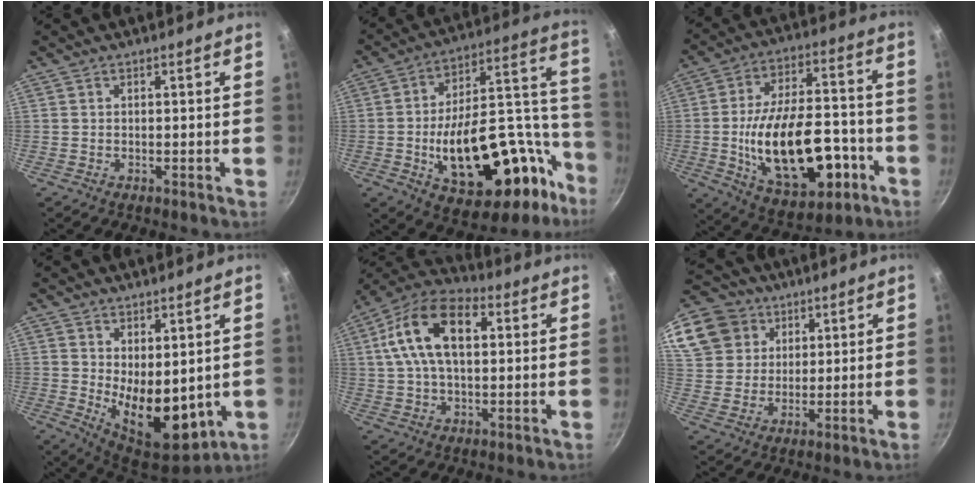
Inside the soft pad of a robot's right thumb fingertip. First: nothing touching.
{"total": 33.6, "force": [-11.6, 17.2, 26.3], "torque": [-0.322, 0.084, -0.151]}
{"total": 24.3, "force": [-6.2, 13.0, 19.6], "torque": [-0.304, 0.039, -0.076]}
{"total": 12.6, "force": [0.8, 7.1, 10.4], "torque": [-0.127, -0.038, 0.034]}
{"total": 16.1, "force": [3.6, 9.1, 12.7], "torque": [-0.214, 0.019, 0.048]}
{"total": 18.5, "force": [8.9, 14.6, 7.1], "torque": [-0.165, 0.014, 0.170]}